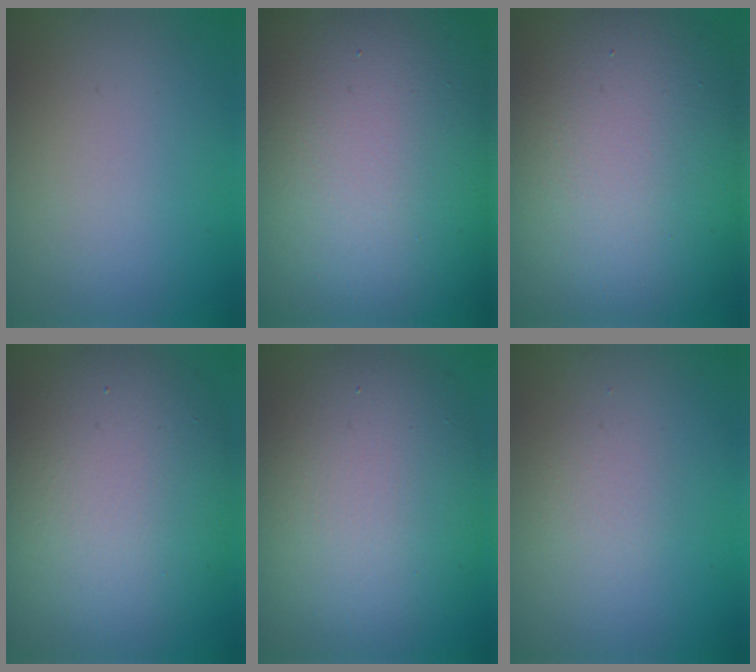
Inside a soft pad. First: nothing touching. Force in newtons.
{"total": 27.9, "press": 27.8, "slide": 1.4}
{"total": 17.7, "press": 17.6, "slide": 1.5}
{"total": 11.7, "press": 11.7, "slide": 0.7}
{"total": 11.2, "press": 11.1, "slide": 0.6}
{"total": 1.2, "press": 1.2, "slide": 0.1}